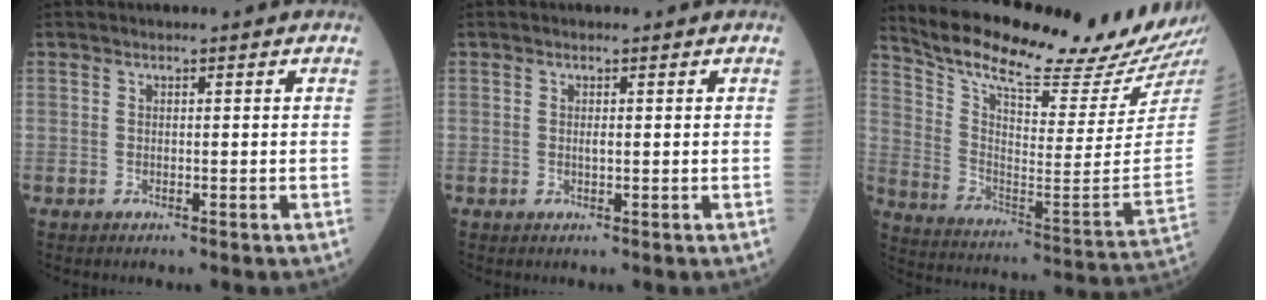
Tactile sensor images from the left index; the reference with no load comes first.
{"total": 0.7, "force": [0.1, 0.2, 0.6], "torque": [-0.014, -0.001, 0.002]}
{"total": 26.7, "force": [24.4, 1.1, 10.7], "torque": [-0.189, -0.091, 0.348]}